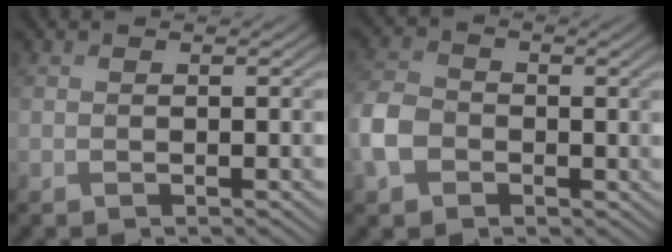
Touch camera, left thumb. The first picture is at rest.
{"total": 6.5, "force": [-2.2, 5.1, 3.3], "torque": [-0.096, -0.007, -0.059]}